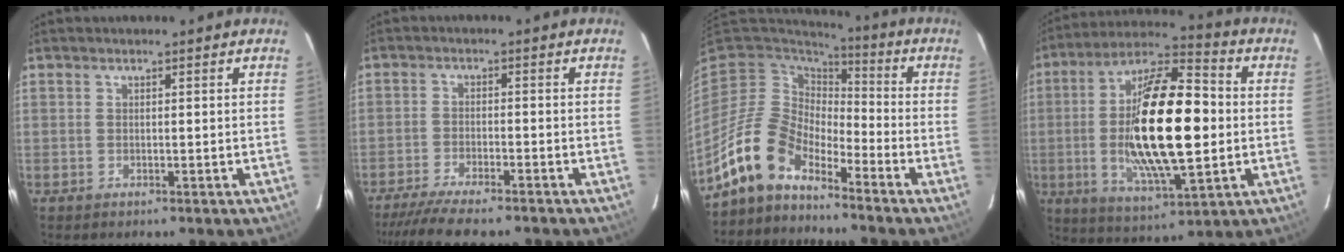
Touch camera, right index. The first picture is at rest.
{"total": 10.9, "force": [-9.5, 1.5, 5.2], "torque": [-0.120, -0.026, -0.157]}
{"total": 11.6, "force": [-9.3, 5.1, 4.8], "torque": [-0.096, 0.011, -0.186]}
{"total": 22.8, "force": [-0.9, 7.3, 21.5], "torque": [-0.408, -0.001, -0.019]}